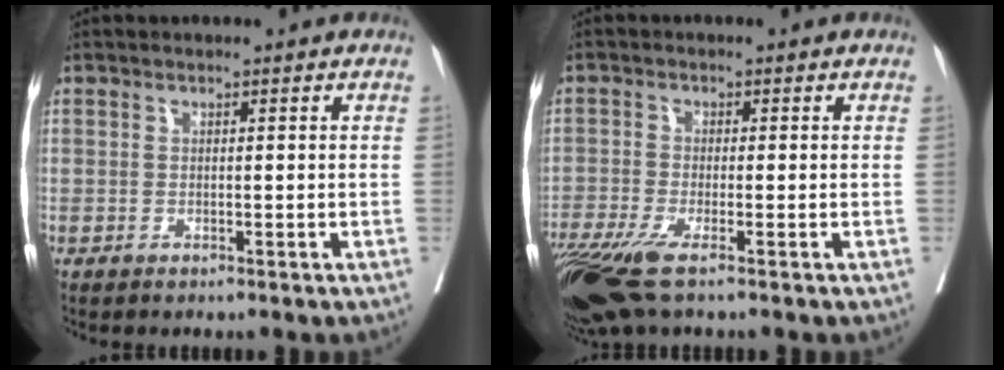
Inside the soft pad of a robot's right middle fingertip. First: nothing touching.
{"total": 8.1, "force": [-5.4, 1.3, 5.9], "torque": [-0.108, -0.020, -0.100]}